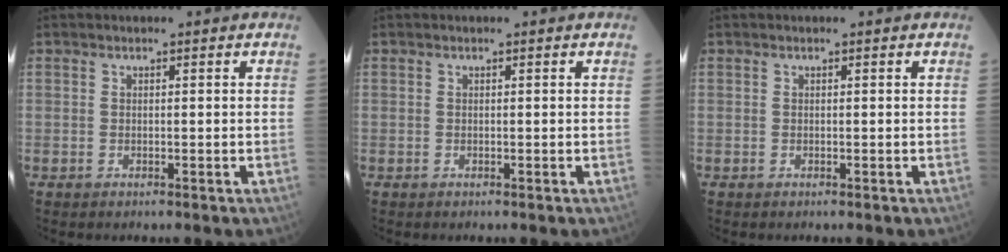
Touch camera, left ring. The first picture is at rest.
{"total": 0.0}
{"total": 0.0}